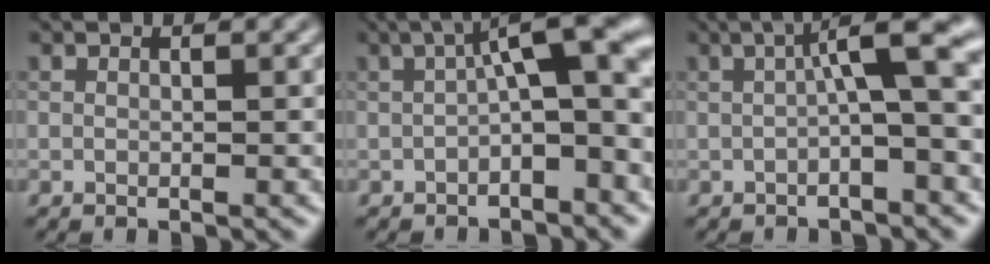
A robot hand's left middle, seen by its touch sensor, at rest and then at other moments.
{"total": 6.2, "force": [0.0, 1.6, 6.0], "torque": [-0.076, 0.020, -0.012]}
{"total": 5.5, "force": [0.3, 1.0, 5.4], "torque": [-0.081, 0.020, -0.004]}